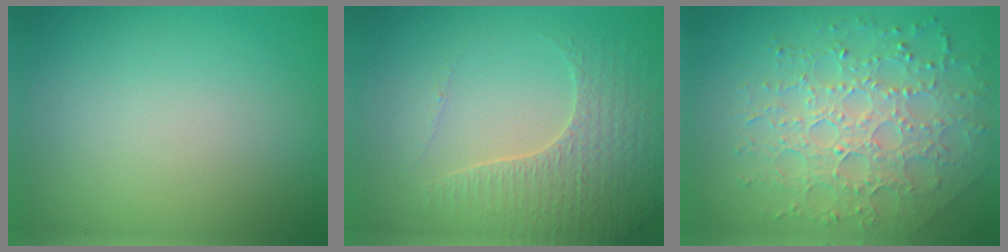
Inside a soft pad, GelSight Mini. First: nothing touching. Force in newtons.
{"total": 3.8, "press": 3.7, "slide": 0.9}
{"total": 7.2, "press": 5.1, "slide": 5.1}